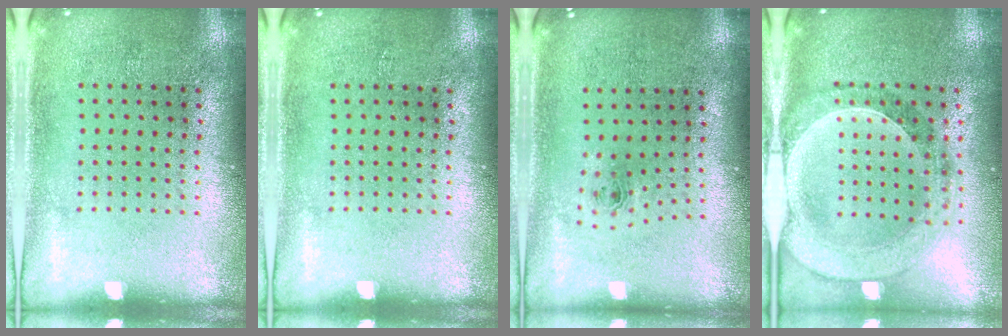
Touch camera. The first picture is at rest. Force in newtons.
{"total": 0.0}
{"total": 0.8, "press": 0.4, "slide": 0.7}
{"total": 1.5, "press": 1.5, "slide": 0.3}